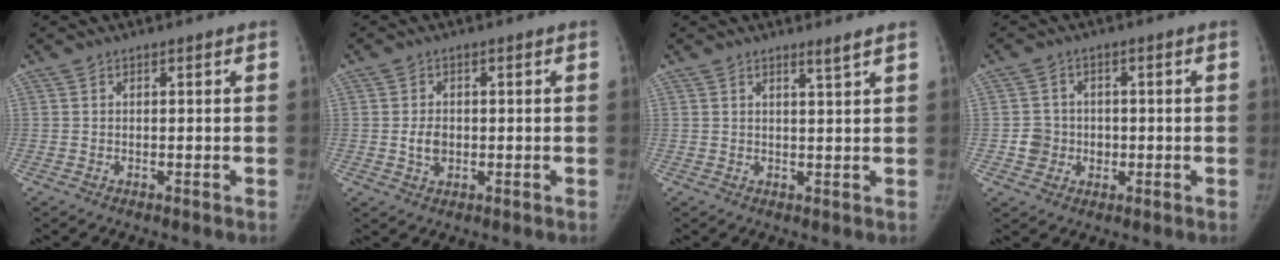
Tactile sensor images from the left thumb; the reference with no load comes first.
{"total": 2.9, "force": [-0.1, 2.1, 2.0], "torque": [-0.032, -0.001, 0.001]}
{"total": 2.0, "force": [1.6, -0.6, 1.2], "torque": [-0.023, -0.019, 0.028]}
{"total": 4.3, "force": [-0.5, 4.2, 1.1], "torque": [0.011, 0.009, -0.007]}